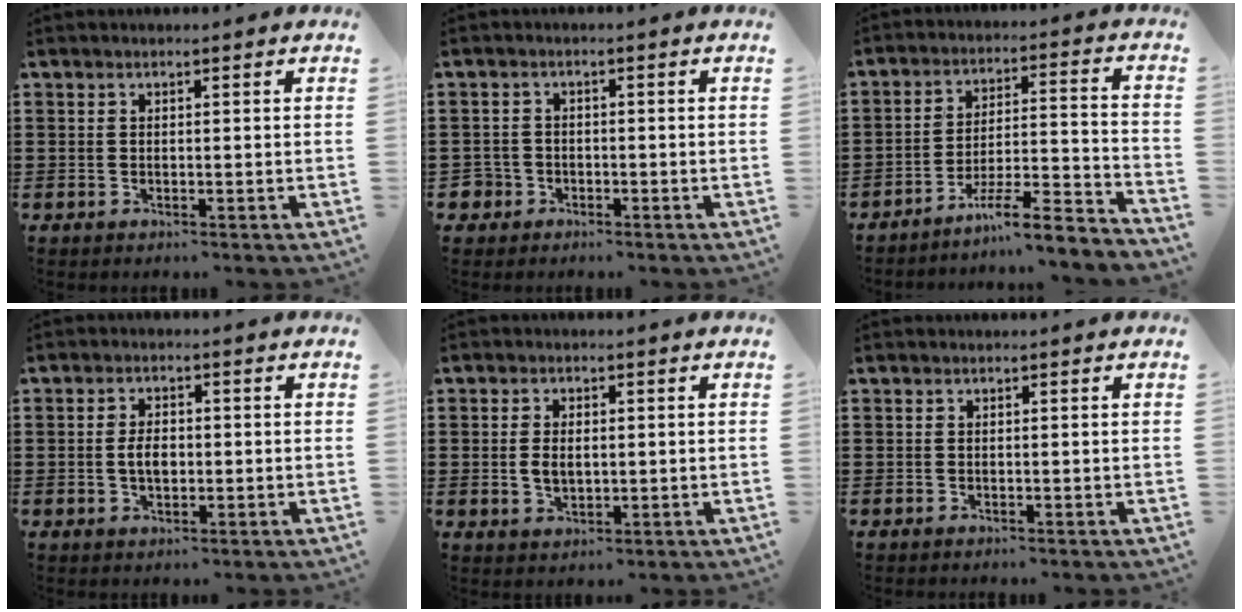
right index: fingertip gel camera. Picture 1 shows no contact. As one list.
[{"total": 2.6, "force": [-1.6, 2.0, 0.3], "torque": [-0.027, -0.005, -0.042]}, {"total": 7.6, "force": [-6.5, 0.4, 3.9], "torque": [-0.063, 0.001, -0.124]}, {"total": 3.4, "force": [-0.2, 2.0, 2.8], "torque": [-0.047, 0.001, -0.007]}, {"total": 3.2, "force": [0.1, 2.0, 2.5], "torque": [-0.052, 0.007, 0.001]}, {"total": 0.0}]